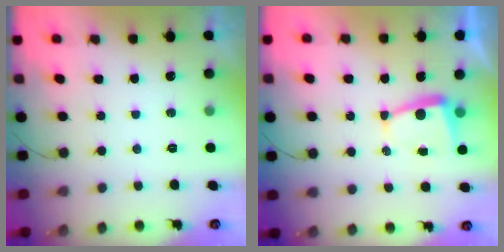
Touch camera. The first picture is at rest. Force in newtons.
{"total": 4.8, "press": 4.8, "slide": 0.6}